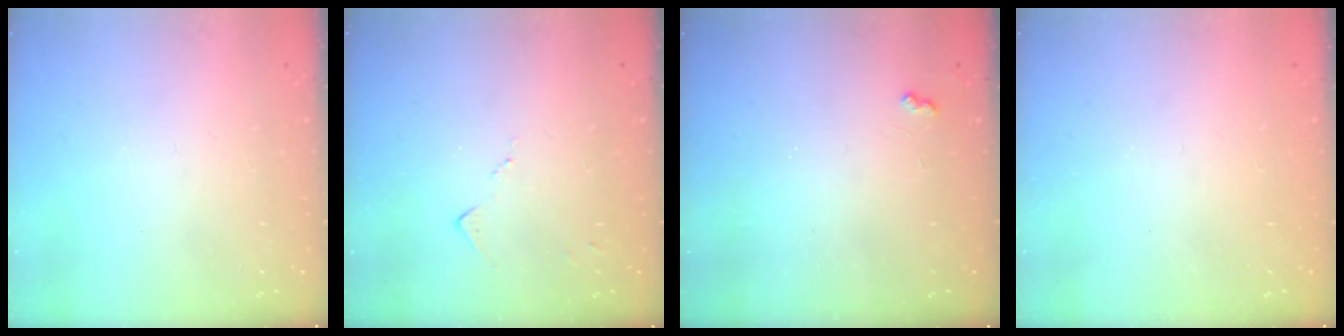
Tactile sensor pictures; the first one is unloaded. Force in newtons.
{"total": 5.8, "press": 5.8, "slide": 0.8}
{"total": 2.9, "press": 2.9, "slide": 0.5}
{"total": 1.5, "press": 1.2, "slide": 0.8}